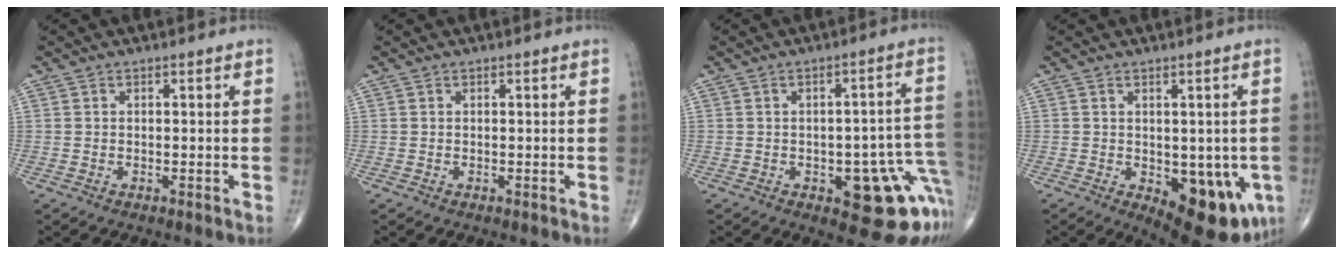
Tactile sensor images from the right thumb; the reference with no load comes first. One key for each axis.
{"total": 0.0}
{"total": 15.6, "fx": -5.2, "fy": 6.7, "fz": 13.1, "tx": -0.090, "ty": 0.039, "tz": -0.047}
{"total": 14.5, "fx": -4.4, "fy": 7.0, "fz": 11.9, "tx": -0.124, "ty": -0.012, "tz": -0.040}